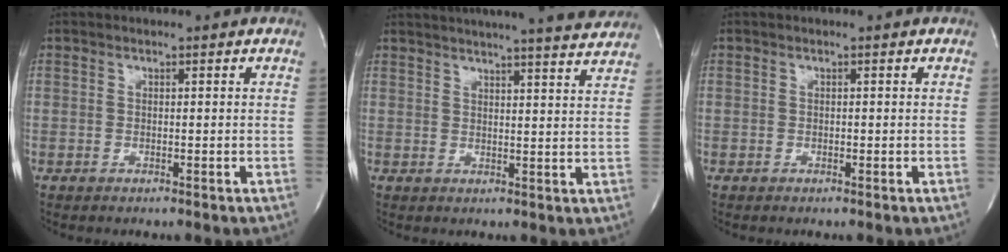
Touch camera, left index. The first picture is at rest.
{"total": 18.8, "force": [17.5, 0.0, 7.0], "torque": [-0.110, -0.016, 0.217]}
{"total": 0.0}